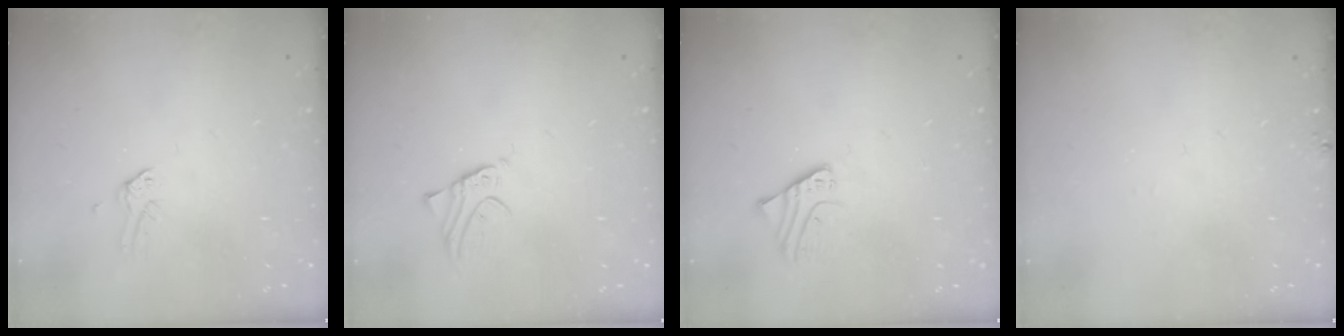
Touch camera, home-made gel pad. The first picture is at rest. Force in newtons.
{"total": 2.1, "press": 2.1, "slide": 0.1}
{"total": 2.6, "press": 2.6, "slide": 0.2}
{"total": 4.1, "press": 4.0, "slide": 0.3}